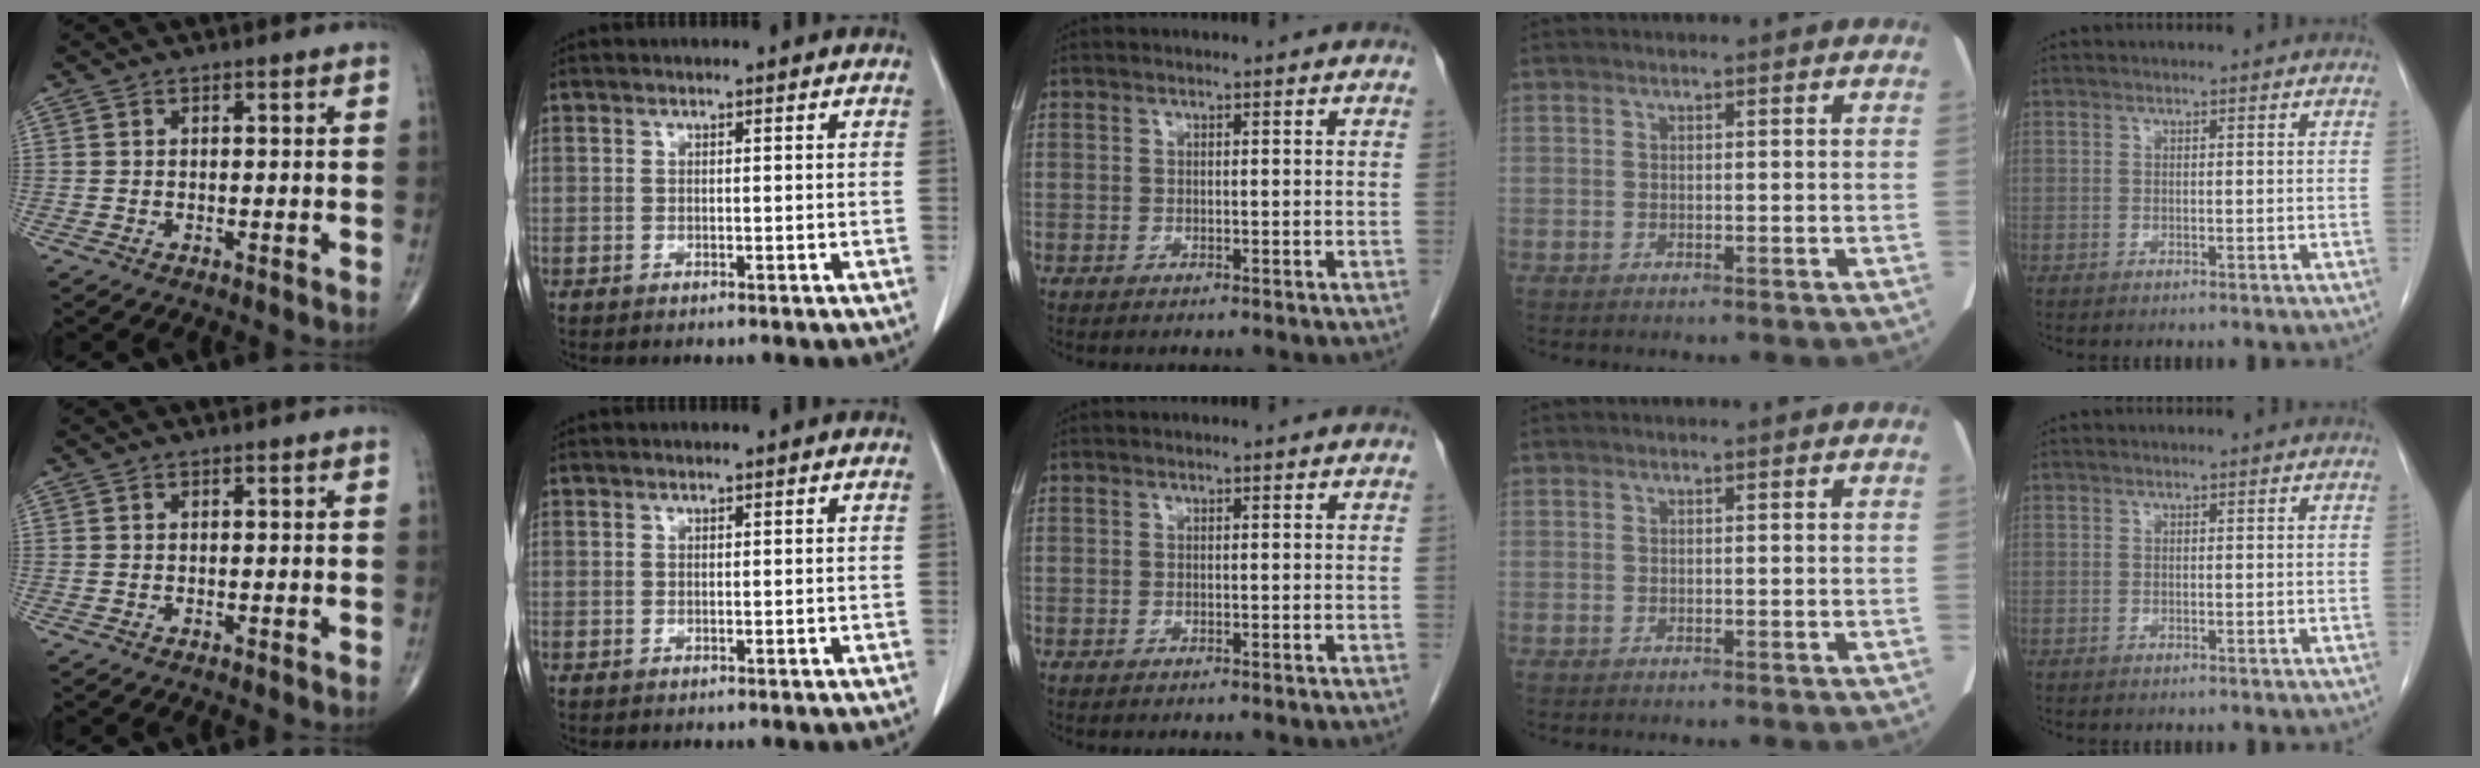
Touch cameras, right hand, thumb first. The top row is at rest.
{}